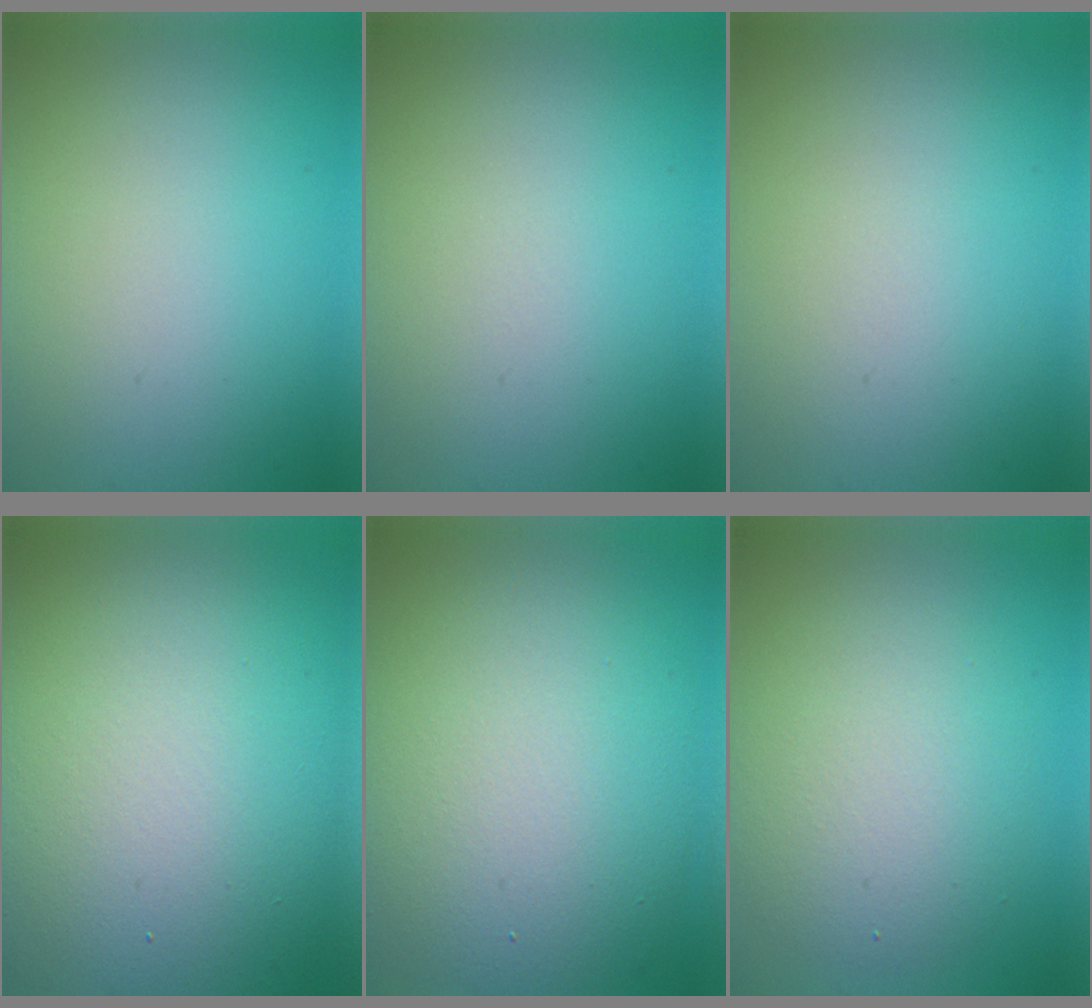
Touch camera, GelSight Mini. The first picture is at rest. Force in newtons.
{"total": 0.0}
{"total": 0.0}
{"total": 16.9, "press": 16.9, "slide": 1.0}
{"total": 11.1, "press": 11.0, "slide": 0.6}
{"total": 4.9, "press": 4.8, "slide": 0.3}